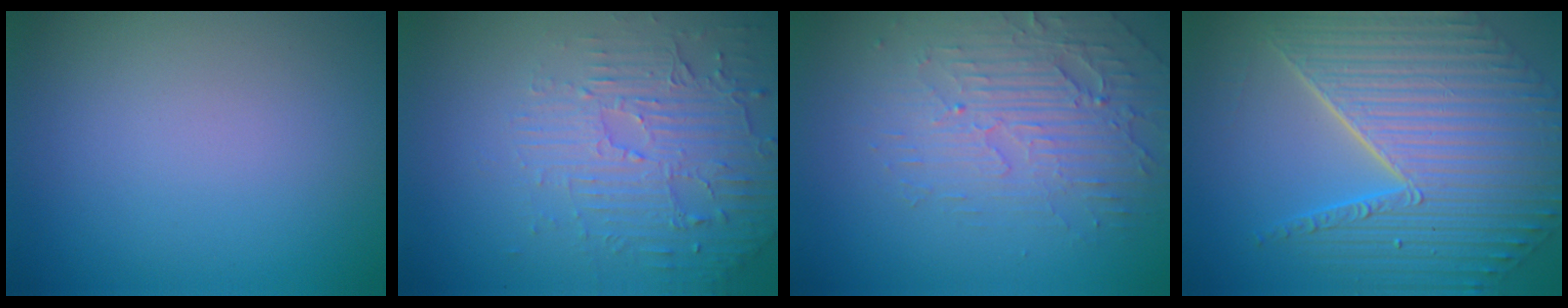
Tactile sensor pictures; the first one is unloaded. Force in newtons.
{"total": 4.8, "press": 3.3, "slide": 3.4}
{"total": 3.9, "press": 3.4, "slide": 1.8}
{"total": 10.8, "press": 7.3, "slide": 8.0}